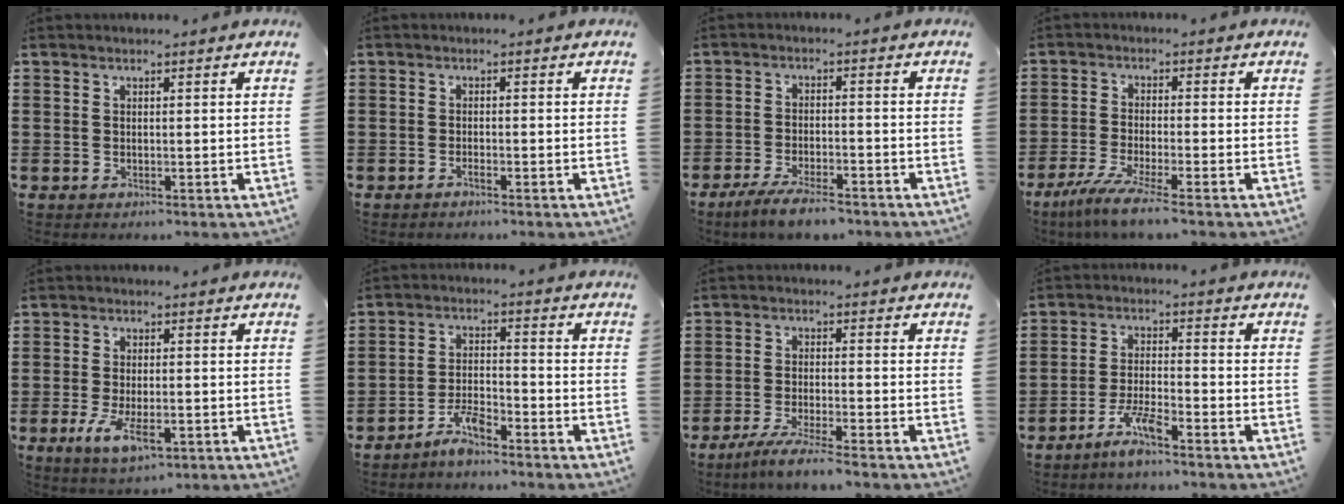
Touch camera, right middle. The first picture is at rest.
{"total": 0.9, "force": [-0.8, 0.0, 0.5], "torque": [-0.012, -0.004, -0.014]}
{"total": 5.2, "force": [-4.4, 1.0, 2.6], "torque": [-0.054, -0.004, -0.085]}
{"total": 5.5, "force": [-4.4, -0.1, 3.3], "torque": [-0.080, -0.024, -0.089]}
{"total": 5.6, "force": [-2.1, 2.5, 4.6], "torque": [-0.104, -0.007, -0.043]}
{"total": 4.8, "force": [-4.3, 0.9, 2.0], "torque": [-0.050, 0.007, -0.088]}
{"total": 4.8, "force": [-4.3, -0.2, 2.2], "torque": [-0.042, -0.012, -0.081]}
{"total": 4.9, "force": [-3.9, 0.4, 3.0], "torque": [-0.064, 0.001, -0.073]}